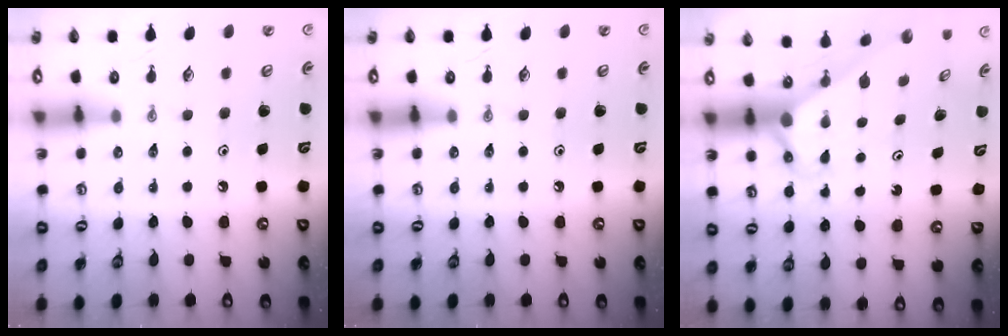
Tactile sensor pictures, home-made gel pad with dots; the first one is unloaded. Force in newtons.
{"total": 0.0}
{"total": 2.7, "press": 2.7, "slide": 0.0}